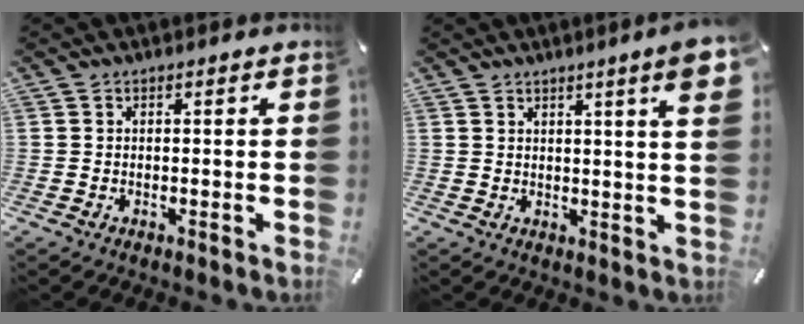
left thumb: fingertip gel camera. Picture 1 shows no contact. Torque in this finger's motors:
{"motor_torque": [2.16, 2.08, 1.40, -1.38, 0.30]}